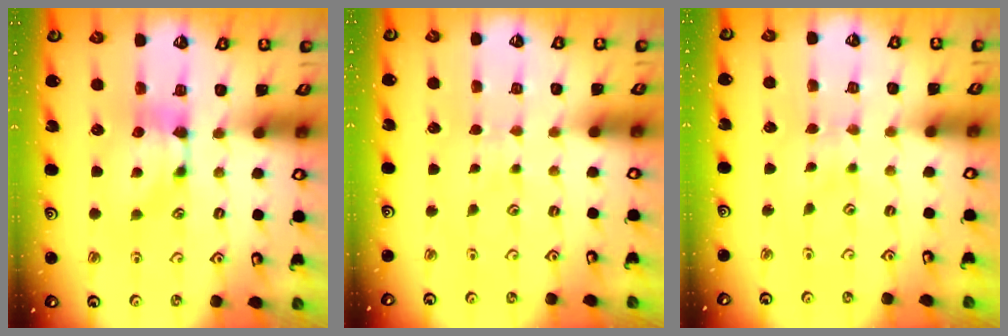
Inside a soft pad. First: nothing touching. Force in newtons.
{"total": 3.6, "press": 3.6, "slide": 0.4}
{"total": 2.6, "press": 2.6, "slide": 0.0}